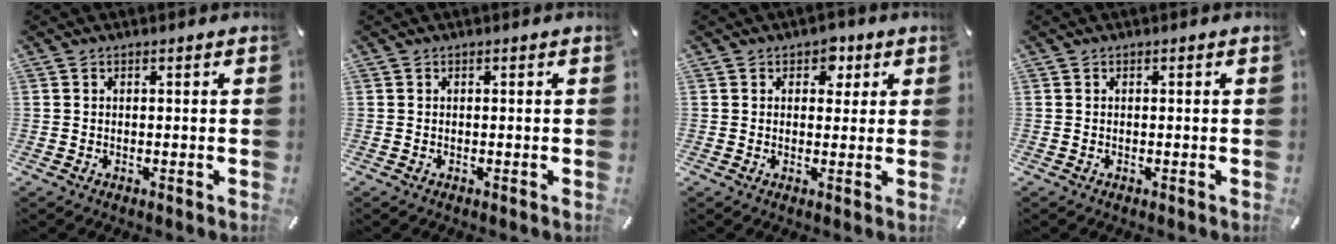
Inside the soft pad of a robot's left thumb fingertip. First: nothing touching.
{"total": 0.0}
{"total": 4.1, "force": [1.7, 3.2, 1.9], "torque": [-0.005, -0.007, 0.021]}
{"total": 0.0}